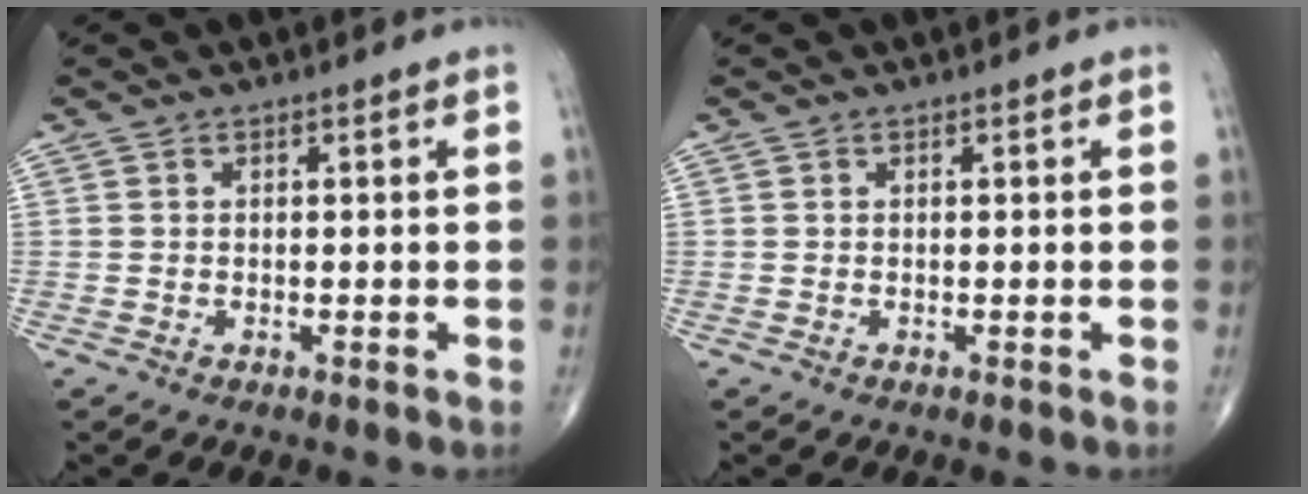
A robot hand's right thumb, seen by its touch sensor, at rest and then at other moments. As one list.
[{"total": 0.0}]